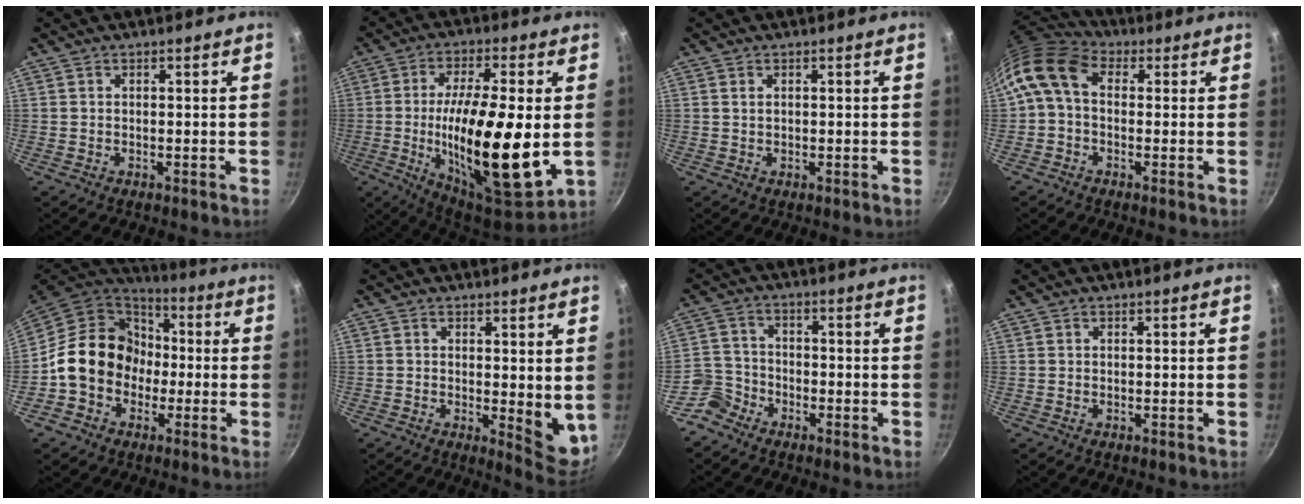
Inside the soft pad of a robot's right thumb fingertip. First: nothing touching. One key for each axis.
{"total": 23.7, "fx": -1.8, "fy": 7.5, "fz": 22.4, "tx": -0.371, "ty": -0.012, "tz": -0.027}
{"total": 1.0, "fx": 0.4, "fy": 0.7, "fz": 0.6, "tx": -0.009, "ty": 0.003, "tz": 0.007}
{"total": 10.0, "fx": 1.2, "fy": 7.0, "fz": 7.1, "tx": -0.137, "ty": 0.026, "tz": 0.002}
{"total": 16.3, "fx": -1.9, "fy": 14.0, "fz": 8.1, "tx": -0.096, "ty": 0.050, "tz": -0.042}
{"total": 6.8, "fx": 1.0, "fy": 2.8, "fz": 6.1, "tx": -0.073, "ty": -0.026, "tz": 0.015}
{"total": 5.5, "fx": -4.1, "fy": 3.5, "fz": 0.7, "tx": 0.004, "ty": 0.041, "tz": -0.093}
{"total": 0.0}